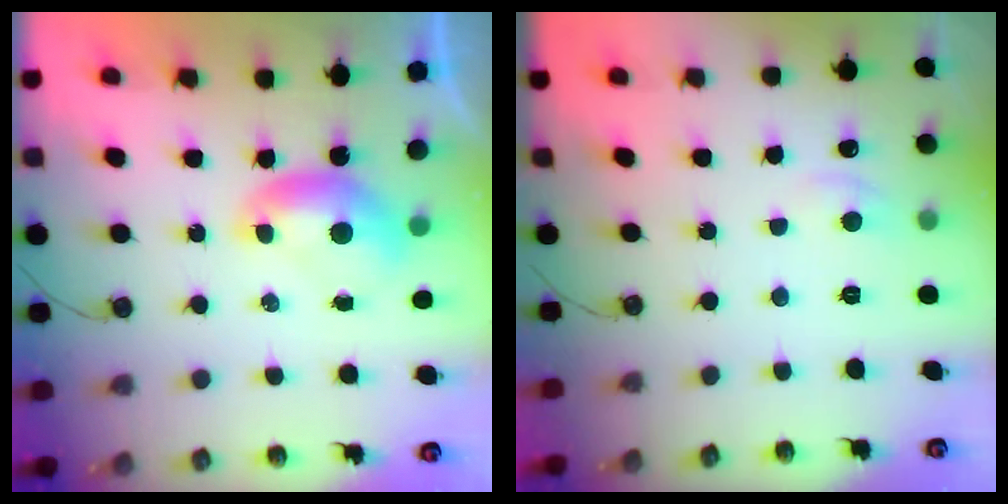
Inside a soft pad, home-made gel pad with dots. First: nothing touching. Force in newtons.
{"total": 0.8, "press": 0.3, "slide": 0.8}